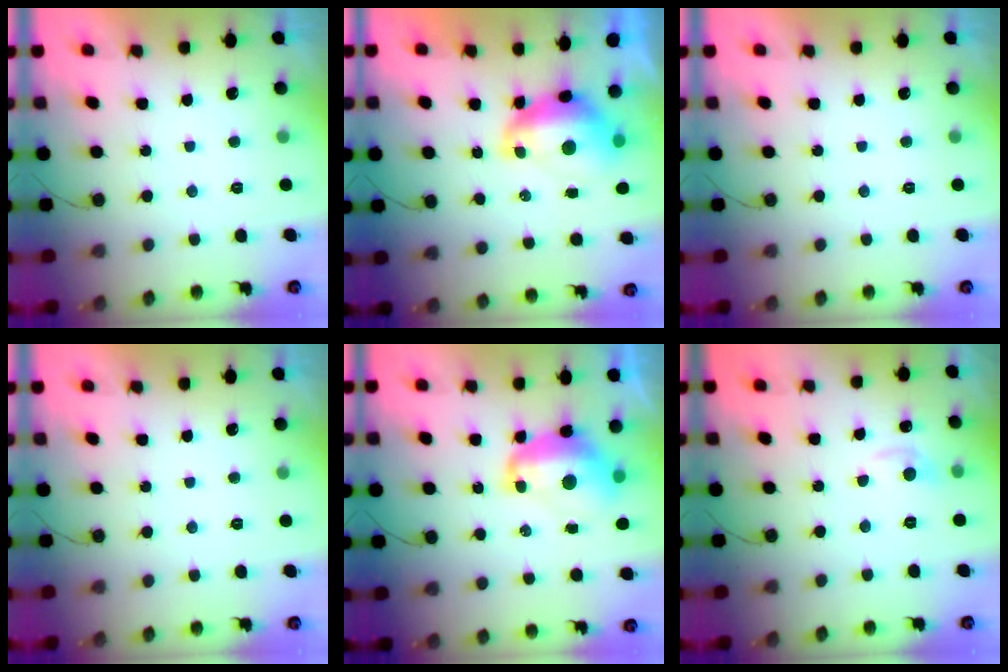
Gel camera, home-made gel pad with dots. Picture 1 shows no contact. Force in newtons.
{"total": 9.5, "press": 9.5, "slide": 1.1}
{"total": 0.0}
{"total": 0.0}
{"total": 10.8, "press": 10.8, "slide": 1.2}
{"total": 6.8, "press": 6.8, "slide": 1.0}